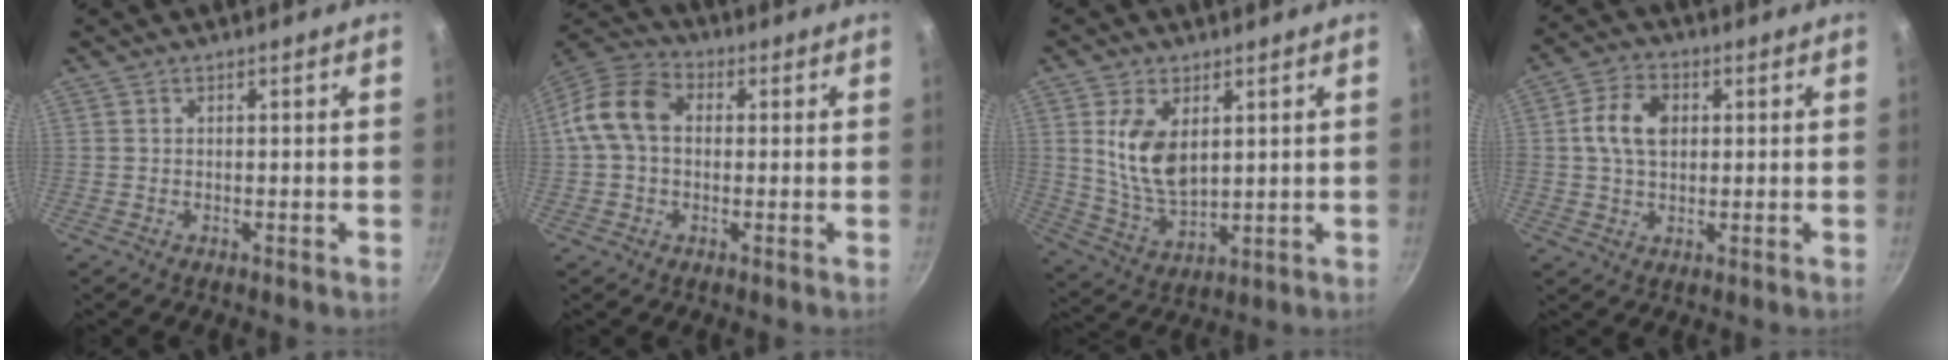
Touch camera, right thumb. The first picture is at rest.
{"total": 11.0, "force": [0.8, 8.1, 7.4], "torque": [-0.120, 0.030, -0.004]}
{"total": 10.7, "force": [2.7, 6.2, 8.3], "torque": [-0.149, -0.025, 0.065]}
{"total": 8.5, "force": [1.4, 6.0, 5.8], "torque": [-0.092, 0.012, 0.016]}